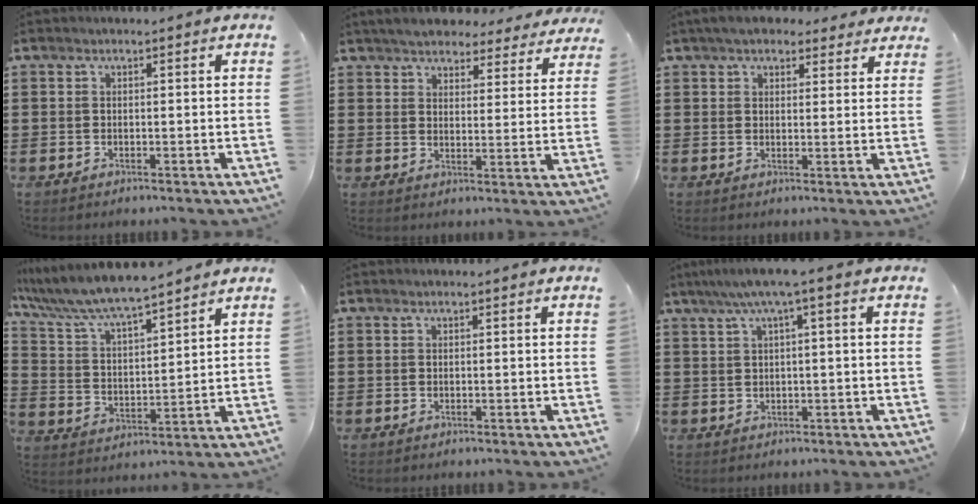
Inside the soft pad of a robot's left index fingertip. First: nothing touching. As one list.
[{"total": 5.1, "force": [4.9, 0.7, 0.8], "torque": [-0.040, -0.021, 0.088]}, {"total": 4.7, "force": [4.1, 1.6, 1.8], "torque": [-0.048, -0.001, 0.076]}, {"total": 6.7, "force": [6.2, 0.4, 2.6], "torque": [-0.079, -0.035, 0.105]}, {"total": 0.0}, {"total": 3.4, "force": [0.7, -0.1, 3.3], "torque": [-0.065, 0.000, 0.007]}]